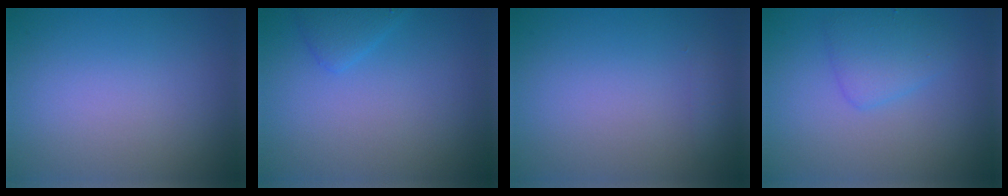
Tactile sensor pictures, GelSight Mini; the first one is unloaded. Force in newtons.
{"total": 1.5, "press": 1.5, "slide": 0.2}
{"total": 0.6, "press": 0.6, "slide": 0.0}
{"total": 2.5, "press": 2.5, "slide": 0.1}